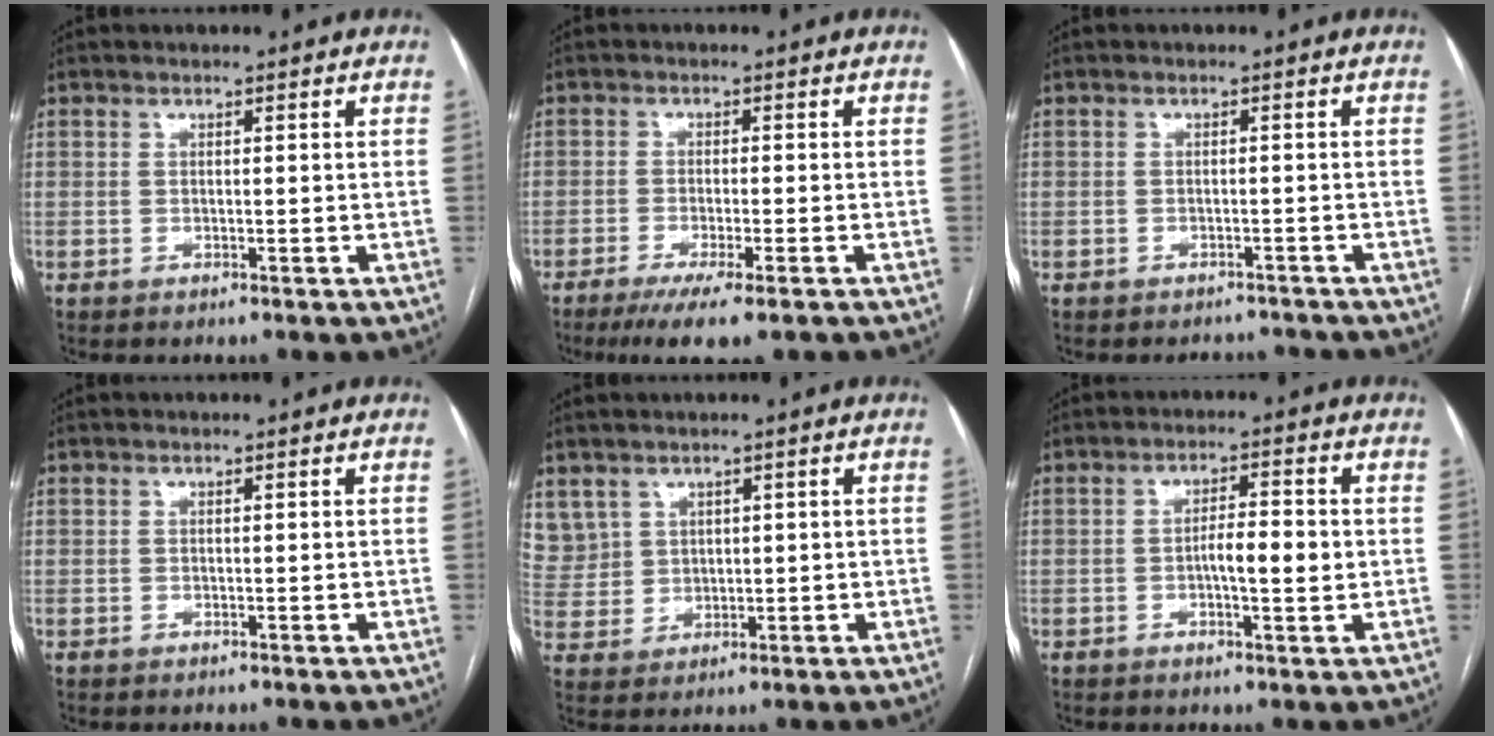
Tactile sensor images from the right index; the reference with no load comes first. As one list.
[{"total": 8.3, "force": [-5.8, 0.6, 5.8], "torque": [-0.087, -0.019, -0.088]}, {"total": 3.1, "force": [-2.9, 1.0, -0.5], "torque": [0.009, 0.001, -0.038]}, {"total": 0.0}, {"total": 6.9, "force": [3.8, 5.7, 0.7], "torque": [-0.026, 0.017, 0.093]}, {"total": 5.0, "force": [-0.4, 0.9, 4.9], "torque": [-0.083, 0.004, -0.007]}]